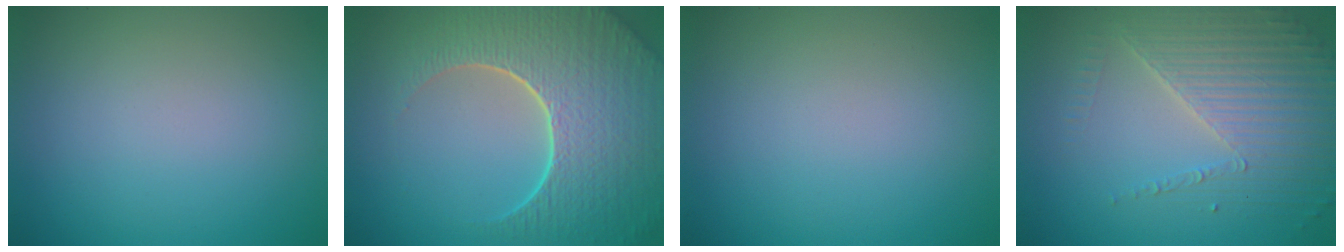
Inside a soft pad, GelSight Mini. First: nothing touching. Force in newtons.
{"total": 9.4, "press": 6.7, "slide": 6.6}
{"total": 0.0}
{"total": 4.4, "press": 3.9, "slide": 2.2}